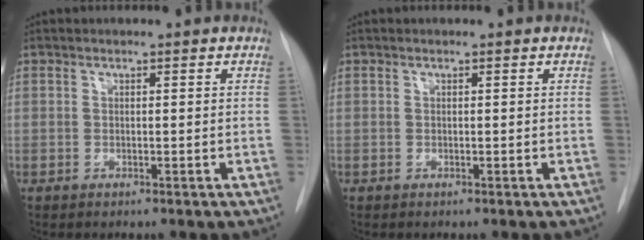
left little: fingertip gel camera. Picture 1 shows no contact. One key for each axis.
{"total": 0.0}